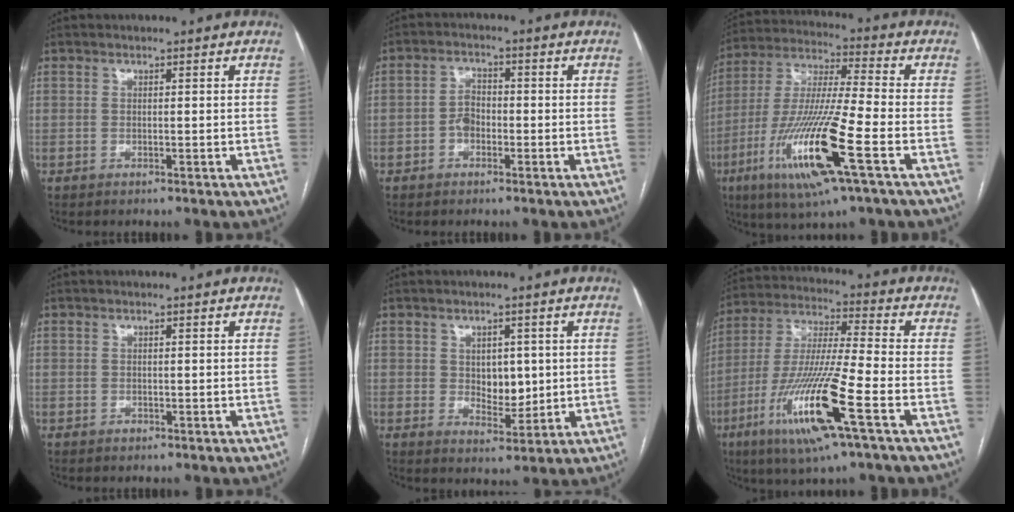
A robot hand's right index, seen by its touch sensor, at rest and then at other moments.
{"total": 3.1, "force": [-1.2, 2.1, 2.0], "torque": [-0.034, 0.011, -0.025]}
{"total": 18.1, "force": [-7.0, 0.8, 16.7], "torque": [-0.350, -0.025, -0.132]}
{"total": 0.0}
{"total": 4.7, "force": [0.7, 2.8, 3.7], "torque": [-0.049, -0.003, 0.019]}
{"total": 17.2, "force": [-7.2, 0.5, 15.6], "torque": [-0.325, -0.023, -0.135]}